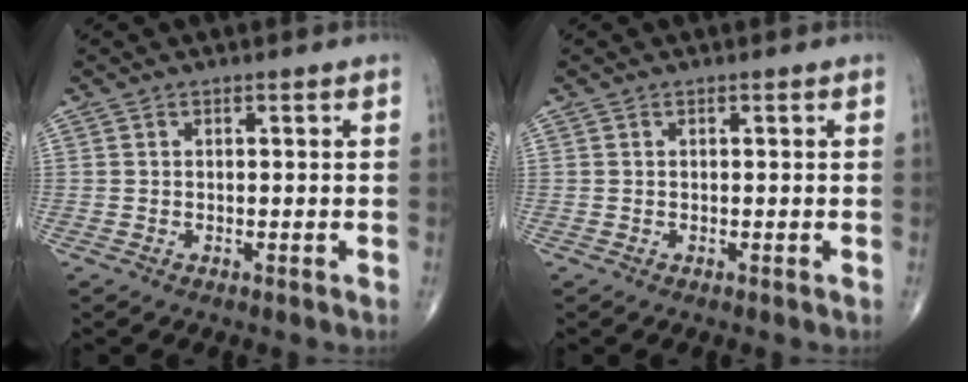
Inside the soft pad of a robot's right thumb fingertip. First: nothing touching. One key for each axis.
{"total": 0.0}